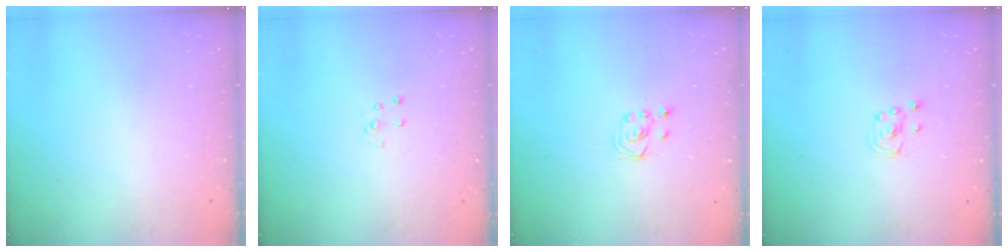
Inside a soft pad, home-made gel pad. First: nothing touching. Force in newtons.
{"total": 3.0, "press": 3.0, "slide": 0.3}
{"total": 2.6, "press": 2.5, "slide": 1.0}
{"total": 3.2, "press": 3.2, "slide": 0.2}